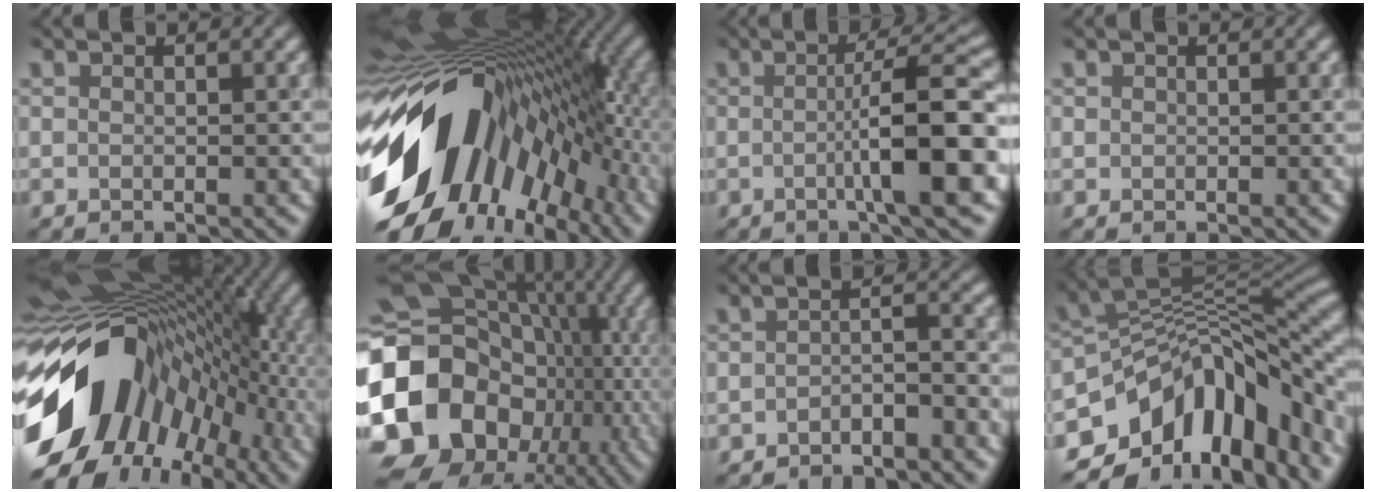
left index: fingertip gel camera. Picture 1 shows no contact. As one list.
[{"total": 17.7, "force": [-3.9, 10.7, 13.6], "torque": [-0.223, -0.015, -0.071]}, {"total": 8.2, "force": [-1.0, 1.3, 8.0], "torque": [-0.108, 0.010, -0.023]}, {"total": 0.0}, {"total": 17.5, "force": [-4.5, 11.8, 12.1], "torque": [-0.198, 0.008, -0.081]}, {"total": 20.5, "force": [-3.9, 17.5, 10.0], "torque": [-0.199, 0.010, -0.088]}, {"total": 2.3, "force": [-1.7, 0.6, 1.5], "torque": [-0.023, 0.007, -0.033]}, {"total": 14.1, "force": [-6.1, 8.8, 9.2], "torque": [-0.152, 0.011, -0.105]}]